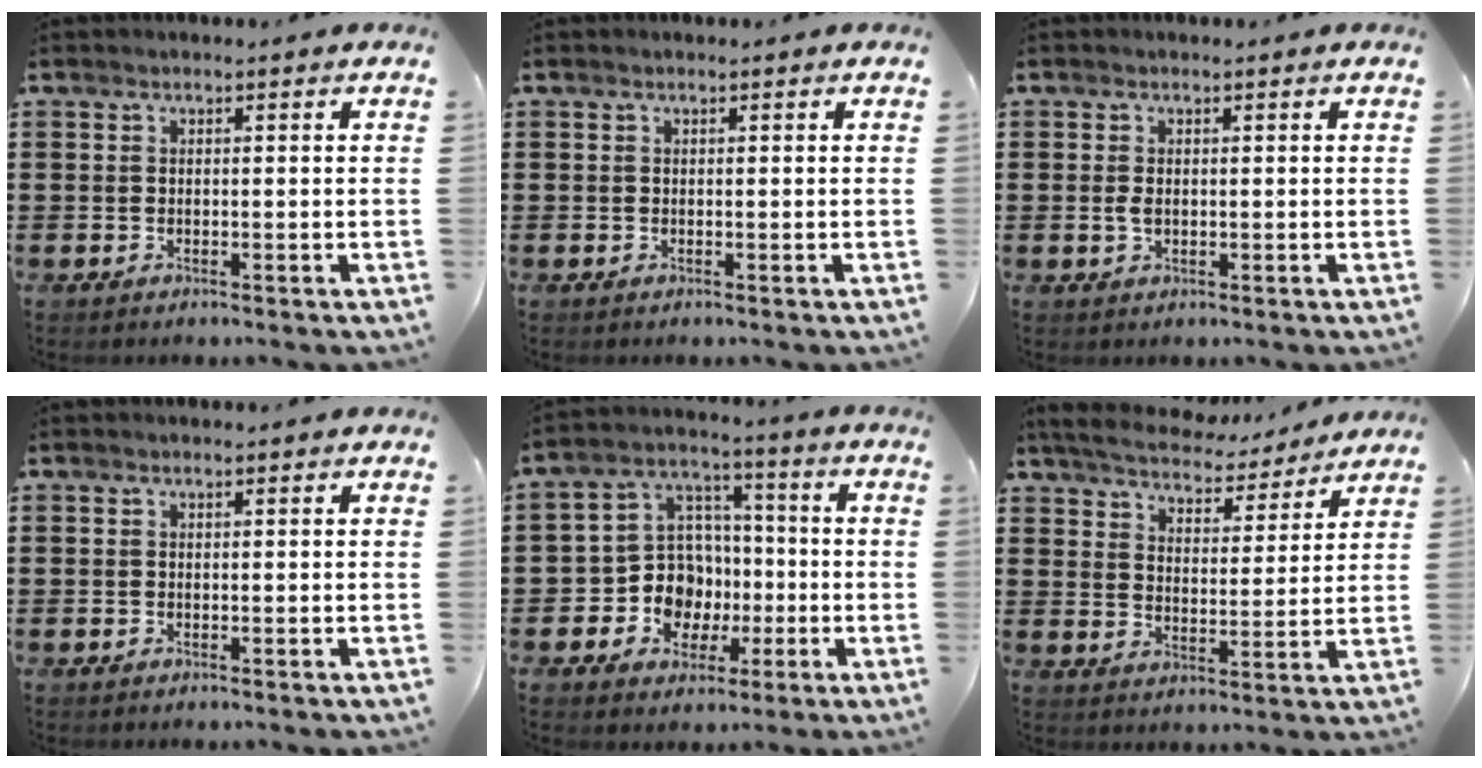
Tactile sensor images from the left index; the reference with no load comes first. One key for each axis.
{"total": 0.0}
{"total": 1.6, "fx": 0.1, "fy": 0.9, "fz": 1.3, "tx": -0.036, "ty": -0.001, "tz": -0.001}
{"total": 0.0}
{"total": 9.8, "fx": -1.9, "fy": 9.0, "fz": 3.4, "tx": -0.104, "ty": 0.015, "tz": -0.028}
{"total": 5.5, "fx": 5.4, "fy": 0.4, "fz": 0.8, "tx": -0.046, "ty": -0.036, "tz": 0.091}